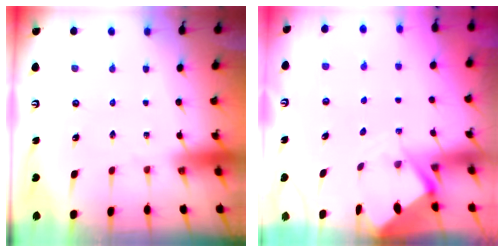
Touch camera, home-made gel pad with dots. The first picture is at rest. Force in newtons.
{"total": 3.6, "press": 3.6, "slide": 0.3}